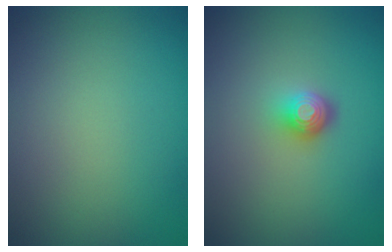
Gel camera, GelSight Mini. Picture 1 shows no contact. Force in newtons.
{"total": 2.2, "press": 1.5, "slide": 1.6}